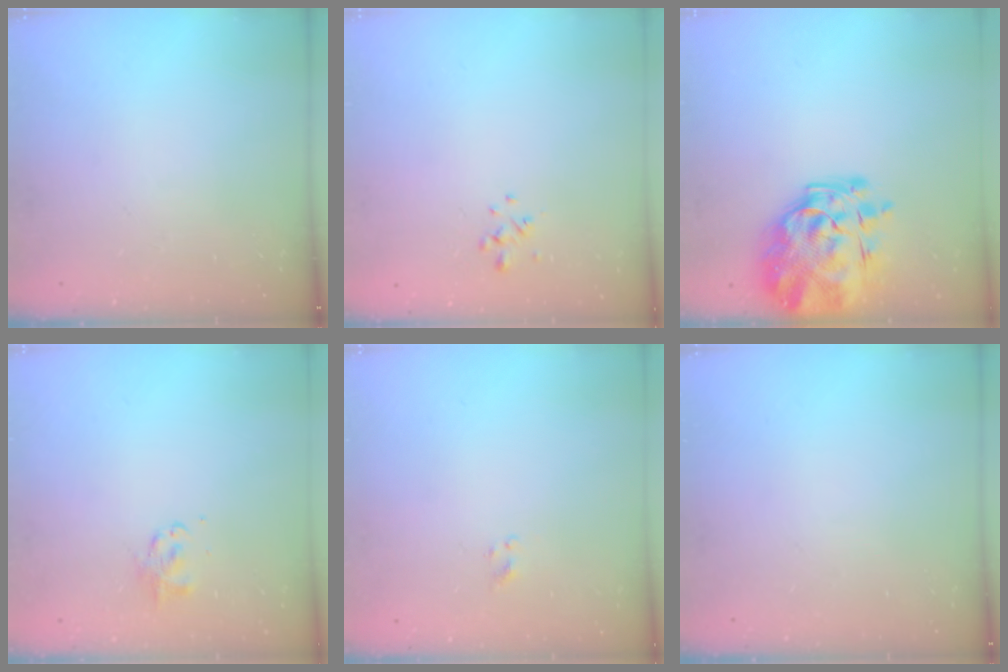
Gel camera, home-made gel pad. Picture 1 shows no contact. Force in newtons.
{"total": 0.8, "press": 0.6, "slide": 0.4}
{"total": 13.5, "press": 12.8, "slide": 4.3}
{"total": 2.8, "press": 2.7, "slide": 0.4}
{"total": 1.3, "press": 1.1, "slide": 0.6}
{"total": 0.0}